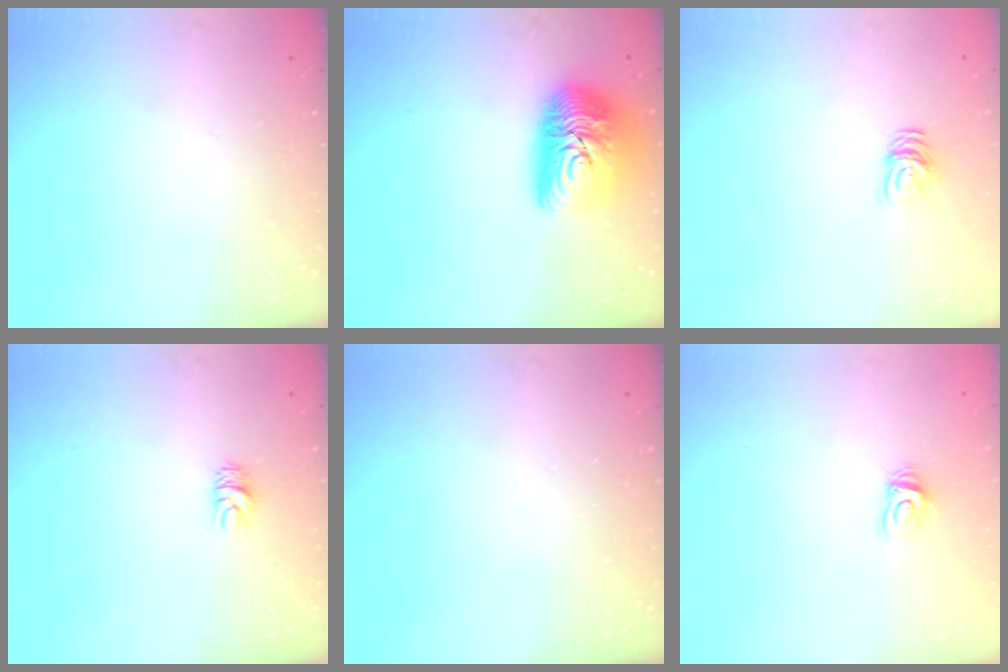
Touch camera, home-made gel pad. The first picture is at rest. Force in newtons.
{"total": 14.6, "press": 14.6, "slide": 1.2}
{"total": 5.4, "press": 5.4, "slide": 0.4}
{"total": 4.6, "press": 4.6, "slide": 0.4}
{"total": 0.0}
{"total": 4.6, "press": 4.6, "slide": 0.2}